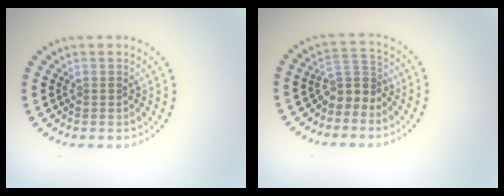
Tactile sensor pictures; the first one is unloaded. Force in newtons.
{"total": 2.8, "press": 2.0, "slide": 2.0}